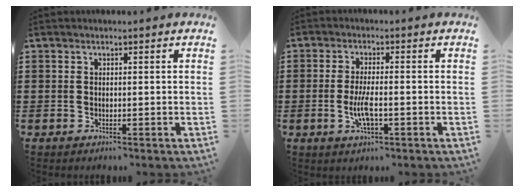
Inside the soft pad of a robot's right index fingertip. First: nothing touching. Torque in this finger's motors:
{"motor_torque": [2.14, 0.00, 0.17, 0.08]}